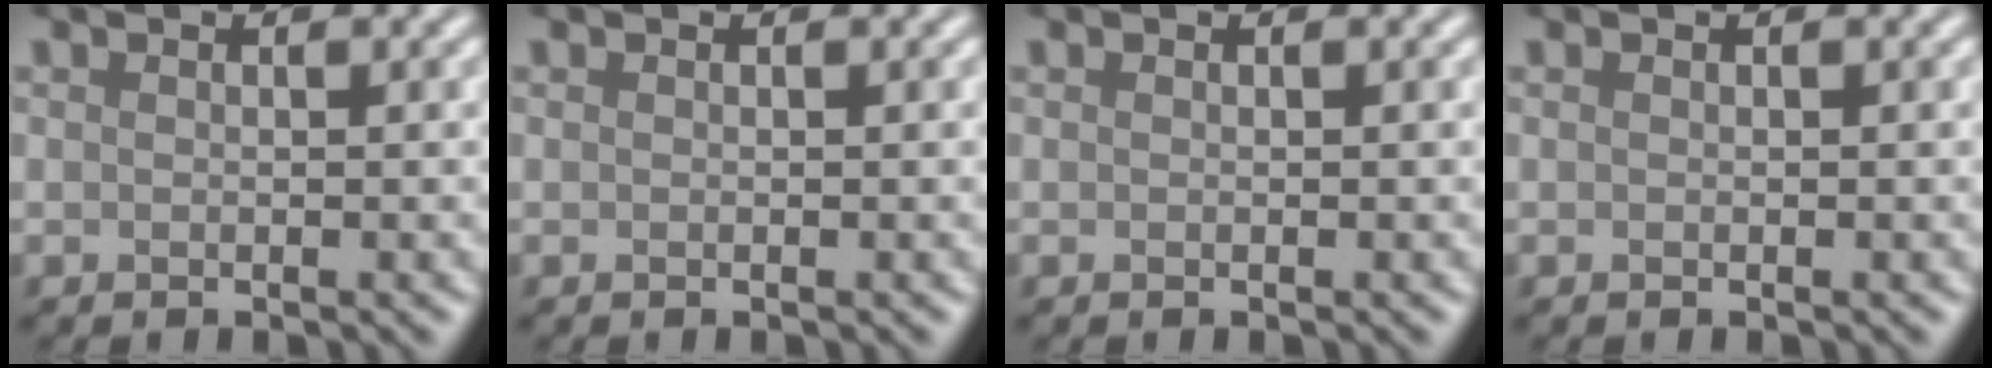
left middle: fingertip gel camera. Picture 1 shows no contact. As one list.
[{"total": 0.0}, {"total": 0.0}, {"total": 0.0}]